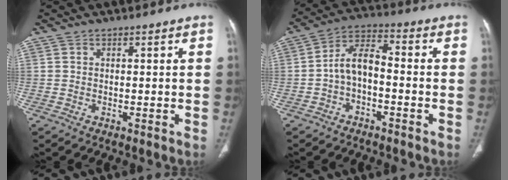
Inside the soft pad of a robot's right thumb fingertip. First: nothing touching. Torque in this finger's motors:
{"motor_torque": [0.17, 0.15, -0.05, -0.11, 0.19]}